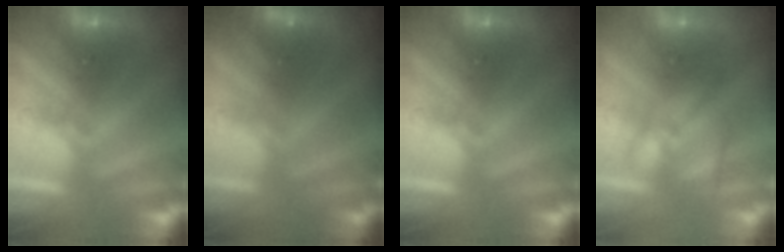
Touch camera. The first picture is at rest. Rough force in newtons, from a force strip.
{"total": 1.5}
{"total": 0.0}
{"total": 2.3}